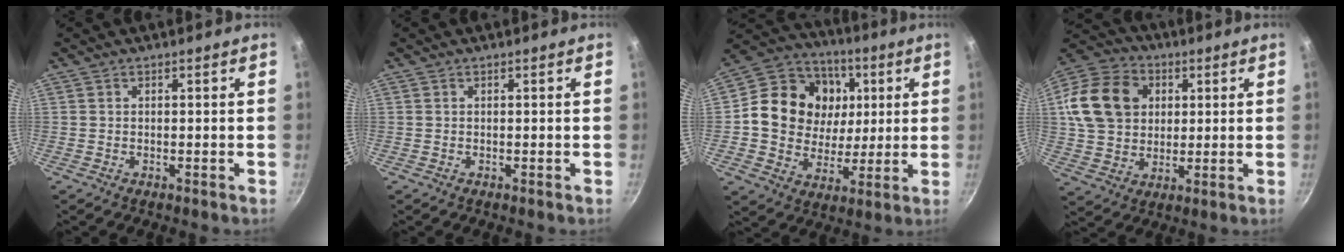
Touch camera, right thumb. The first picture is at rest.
{"total": 0.0}
{"total": 19.3, "force": [3.7, 16.2, 9.8], "torque": [-0.152, 0.002, 0.057]}
{"total": 17.9, "force": [4.1, 14.4, 9.9], "torque": [-0.172, 0.018, 0.071]}